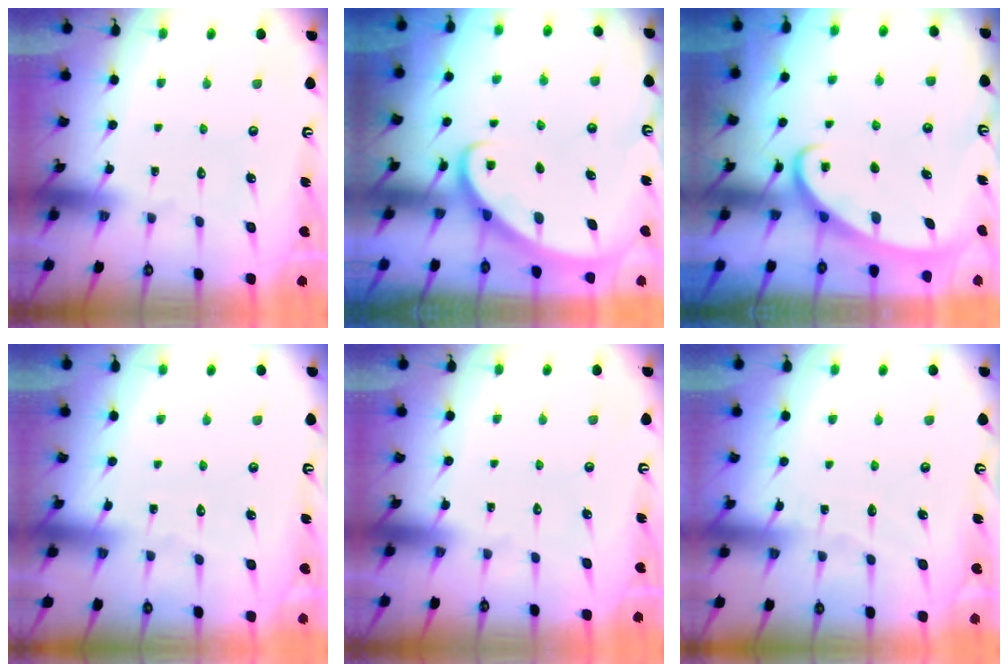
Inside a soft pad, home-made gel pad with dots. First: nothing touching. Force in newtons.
{"total": 2.9, "press": 2.9, "slide": 0.2}
{"total": 2.7, "press": 2.6, "slide": 0.4}
{"total": 1.7, "press": 1.7, "slide": 0.2}
{"total": 0.0}
{"total": 3.4, "press": 3.4, "slide": 0.3}